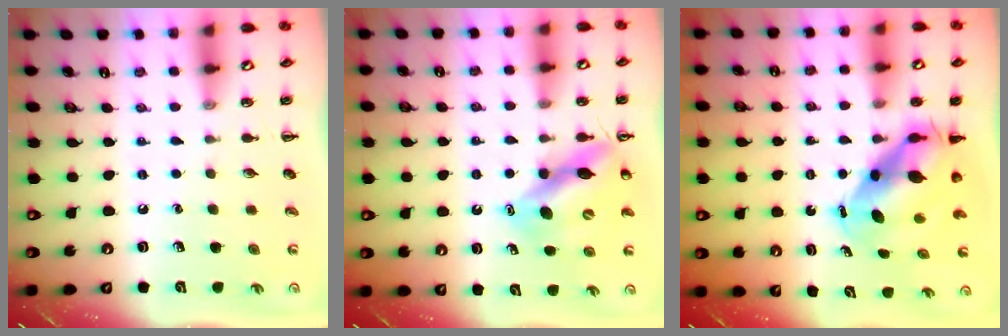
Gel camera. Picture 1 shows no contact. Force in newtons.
{"total": 11.7, "press": 11.2, "slide": 3.3}
{"total": 8.8, "press": 8.5, "slide": 2.2}